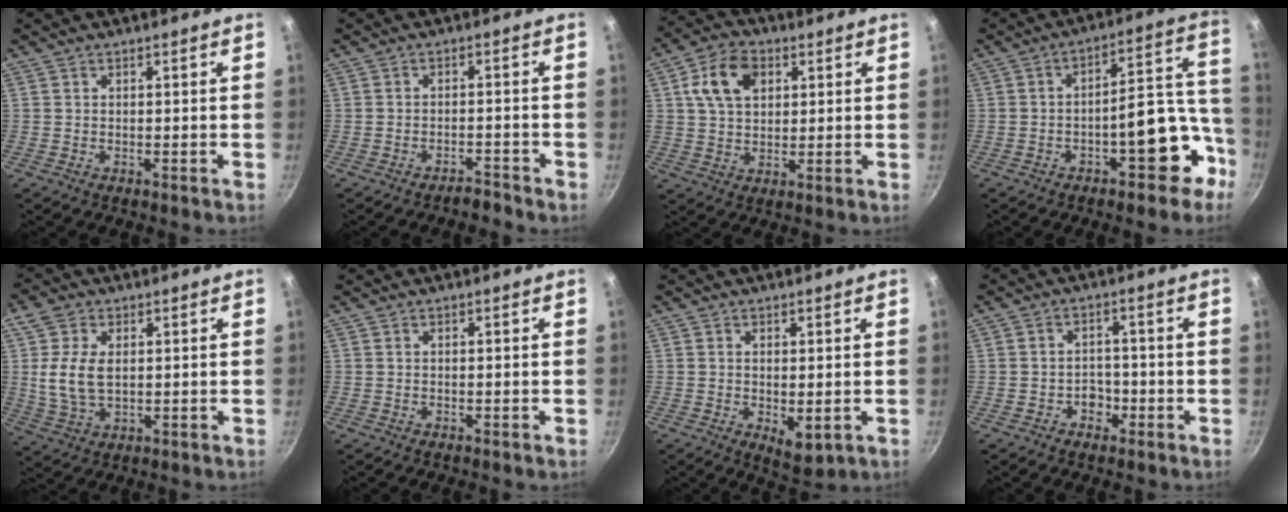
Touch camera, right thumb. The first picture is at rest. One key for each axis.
{"total": 2.6, "fx": -2.4, "fy": 0.6, "fz": 0.7, "tx": -0.005, "ty": 0.027, "tz": -0.031}
{"total": 10.5, "fx": 3.3, "fy": 7.3, "fz": 6.8, "tx": -0.104, "ty": 0.006, "tz": 0.051}
{"total": 13.7, "fx": -5.9, "fy": 6.4, "fz": 10.6, "tx": -0.074, "ty": 0.086, "tz": -0.073}
{"total": 8.9, "fx": 1.4, "fy": 5.5, "fz": 6.9, "tx": -0.138, "ty": -0.007, "tz": 0.025}
{"total": 0.0}
{"total": 4.5, "fx": -0.4, "fy": 2.2, "fz": 3.9, "tx": -0.056, "ty": -0.016, "tz": 0.003}
{"total": 3.6, "fx": -1.6, "fy": 2.8, "fz": 1.5, "tx": 0.004, "ty": 0.018, "tz": -0.023}